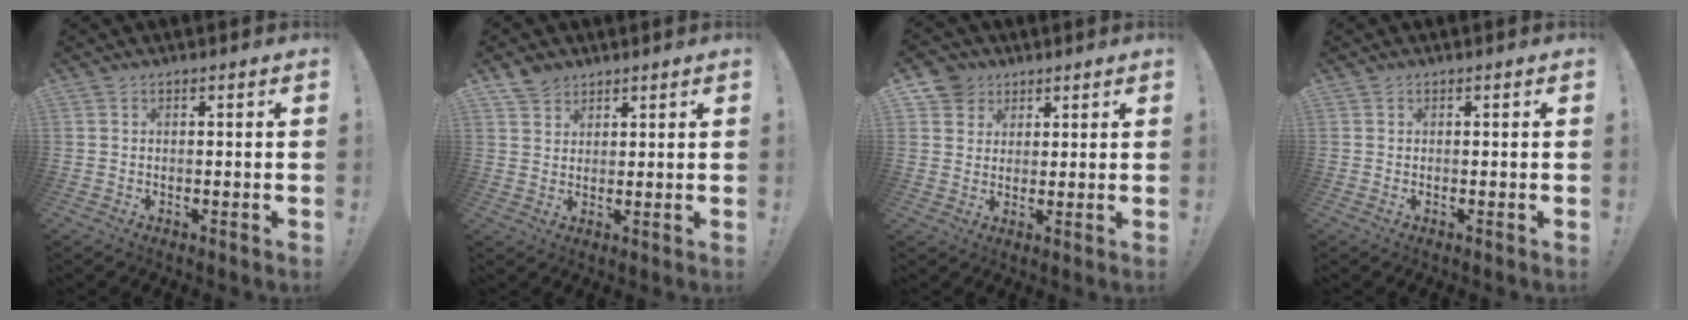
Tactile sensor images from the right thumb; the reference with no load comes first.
{"total": 4.1, "force": [3.3, 2.4, 0.7], "torque": [-0.001, -0.019, 0.060]}
{"total": 5.9, "force": [3.3, 4.9, 0.8], "torque": [-0.014, -0.019, 0.064]}
{"total": 0.0}